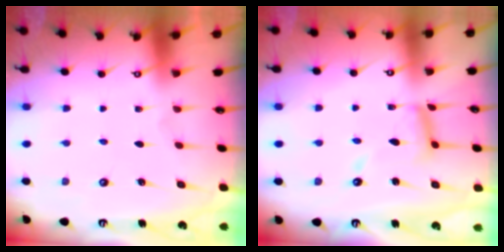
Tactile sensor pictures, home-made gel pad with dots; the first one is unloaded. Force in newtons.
{"total": 11.8, "press": 11.7, "slide": 1.1}